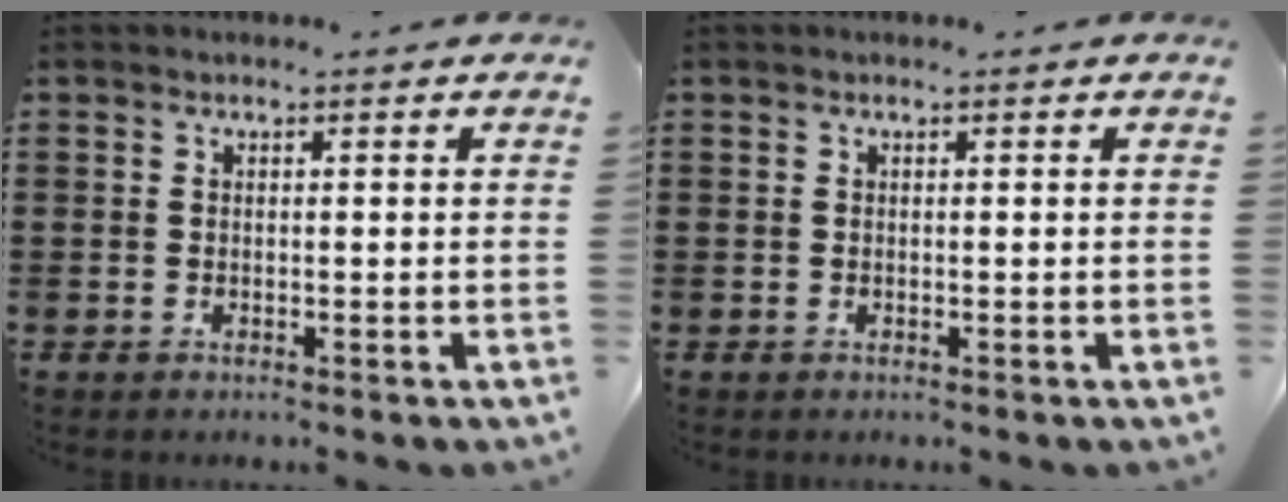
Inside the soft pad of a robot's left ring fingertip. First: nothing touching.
{"total": 0.0}